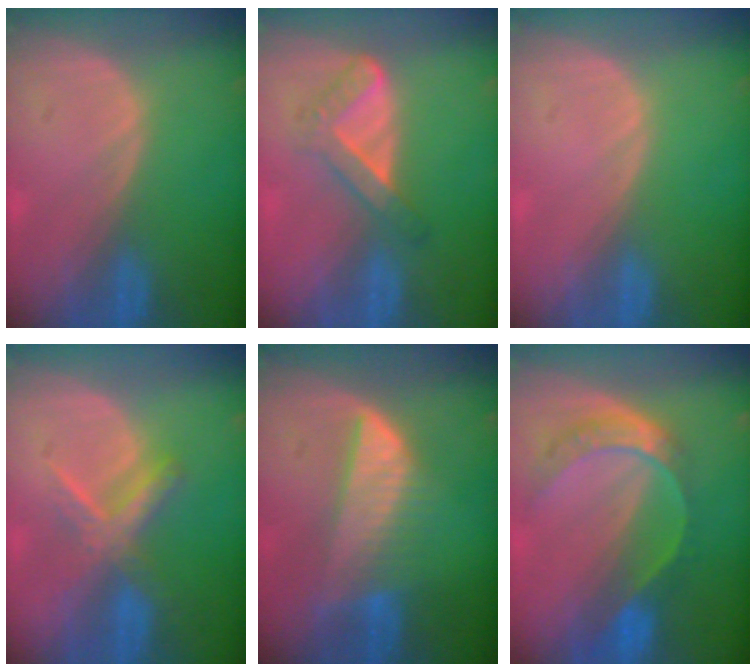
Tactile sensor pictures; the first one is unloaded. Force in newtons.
{"total": 5.6, "press": 4.8, "slide": 2.9}
{"total": 0.0}
{"total": 5.6, "press": 5.6, "slide": 0.1}
{"total": 7.1, "press": 6.8, "slide": 2.2}
{"total": 7.7, "press": 6.4, "slide": 4.4}